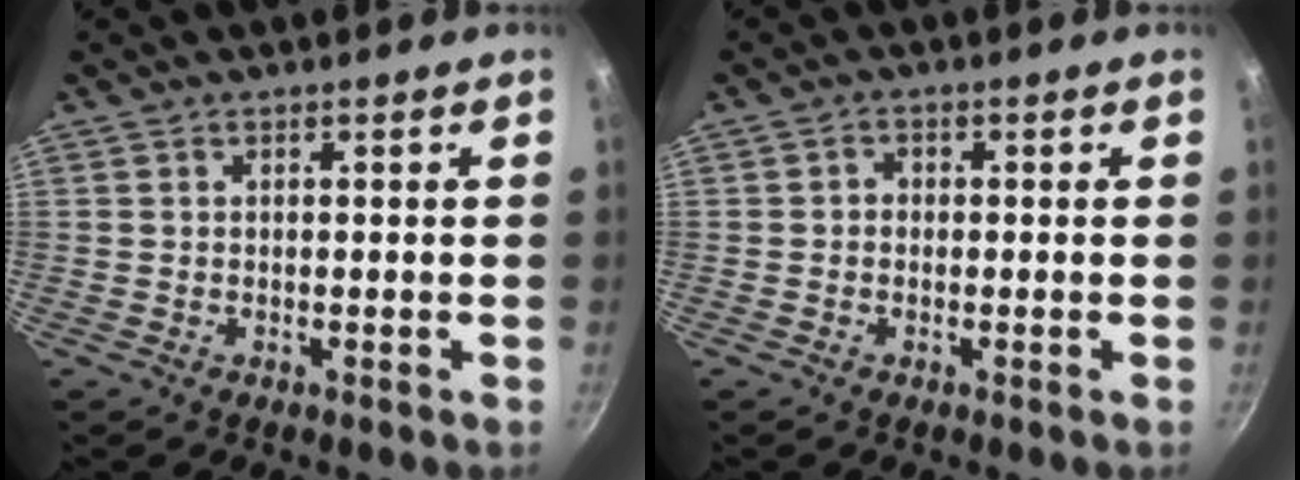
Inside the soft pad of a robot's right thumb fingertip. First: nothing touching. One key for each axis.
{"total": 1.6, "fx": -0.3, "fy": 1.4, "fz": 0.6, "tx": -0.007, "ty": 0.005, "tz": -0.009}